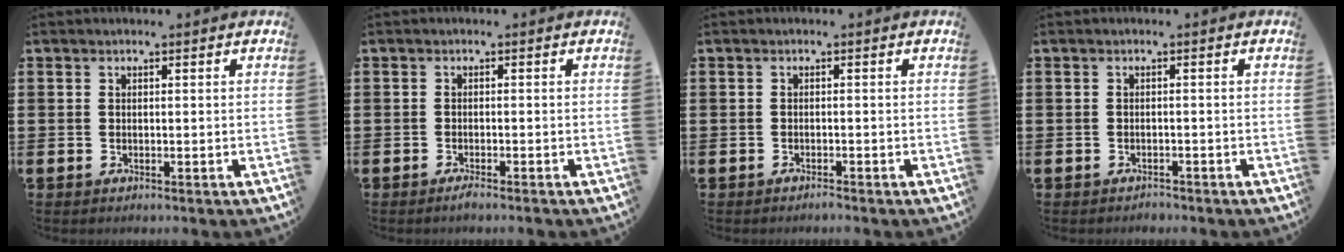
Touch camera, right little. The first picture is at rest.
{"total": 0.9, "force": [-0.7, 0.0, 0.6], "torque": [-0.009, -0.002, -0.013]}
{"total": 0.6, "force": [-0.6, 0.0, -0.1], "torque": [-0.001, -0.002, -0.012]}
{"total": 0.6, "force": [-0.6, 0.1, -0.1], "torque": [-0.001, 0.000, -0.013]}